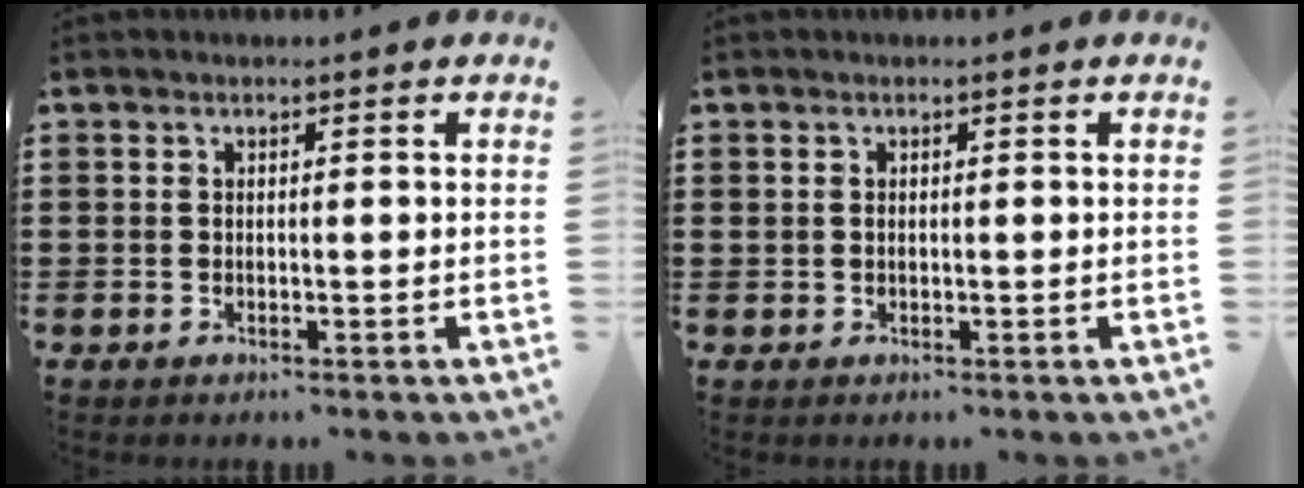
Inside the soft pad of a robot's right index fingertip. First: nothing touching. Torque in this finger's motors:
{"motor_torque": [-0.59, 1.19, -0.01, -0.01]}